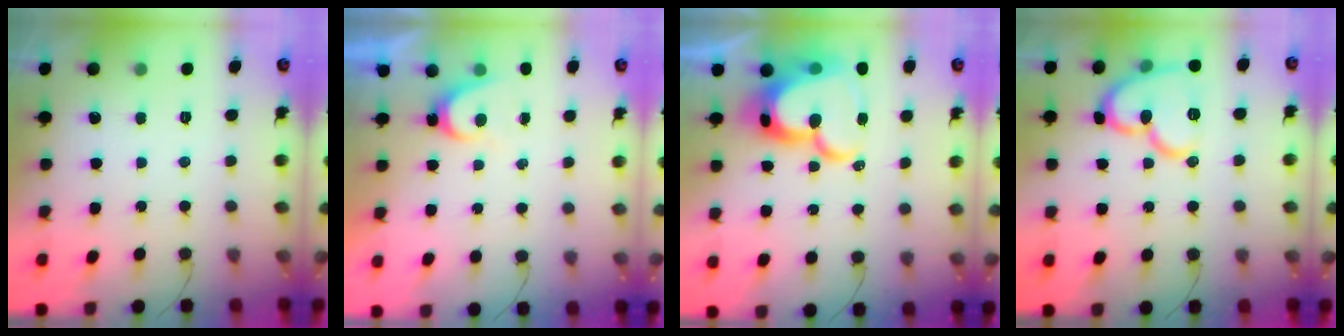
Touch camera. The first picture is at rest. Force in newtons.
{"total": 3.4, "press": 3.4, "slide": 0.3}
{"total": 22.3, "press": 22.2, "slide": 1.6}
{"total": 15.3, "press": 15.2, "slide": 1.5}